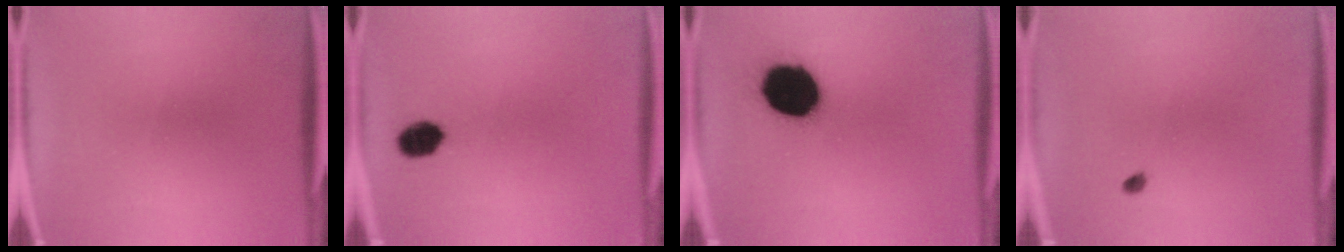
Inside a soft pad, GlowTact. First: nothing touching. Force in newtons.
{"total": 5.1}
{"total": 19.6}
{"total": 1.6}